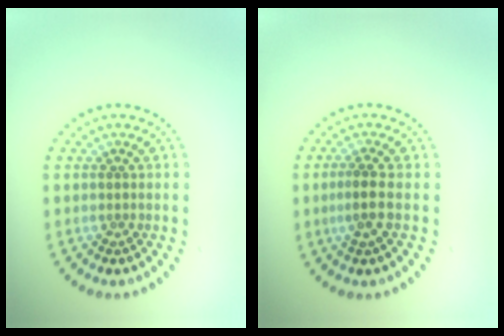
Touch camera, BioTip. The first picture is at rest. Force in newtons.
{"total": 1.8, "press": 1.6, "slide": 0.9}